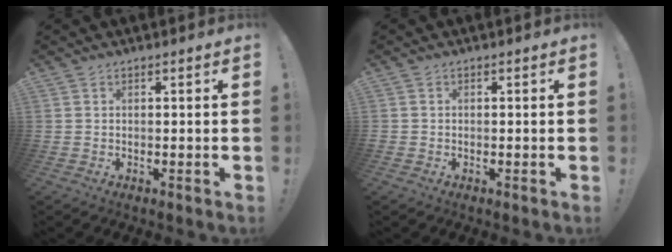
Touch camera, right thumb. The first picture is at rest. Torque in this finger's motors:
{"motor_torque": [-0.14, 0.04, -0.05, 0.09, 0.00]}